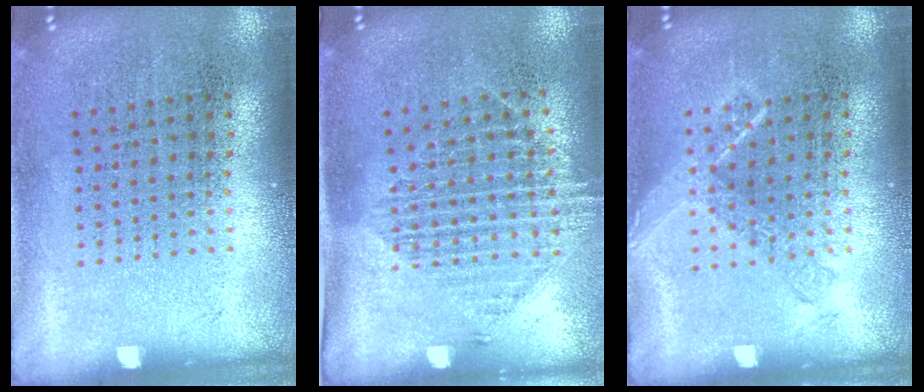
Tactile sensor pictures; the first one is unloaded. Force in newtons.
{"total": 1.6, "press": 1.3, "slide": 0.9}
{"total": 1.1, "press": 1.0, "slide": 0.2}